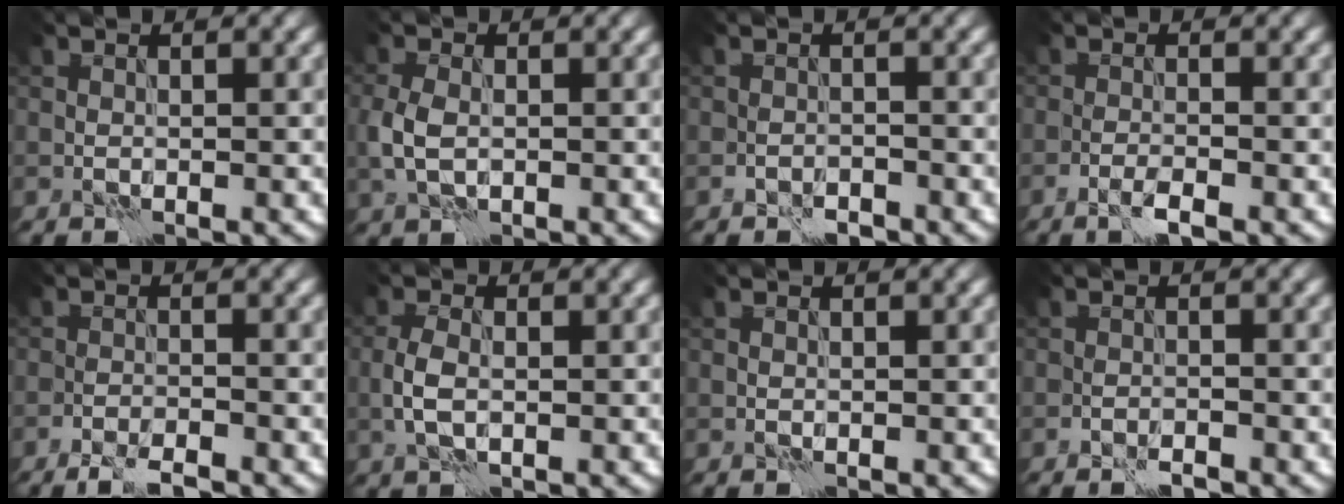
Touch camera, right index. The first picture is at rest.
{"total": 3.0, "force": [-0.3, 2.0, 2.2], "torque": [-0.058, -0.001, -0.006]}
{"total": 1.1, "force": [-0.9, 0.5, 0.2], "torque": [-0.001, 0.001, -0.018]}
{"total": 1.5, "force": [-0.9, 0.0, 1.2], "torque": [-0.024, 0.001, -0.020]}
{"total": 2.5, "force": [-2.1, 0.2, 1.4], "torque": [-0.030, -0.003, -0.040]}
{"total": 2.9, "force": [-0.5, 1.7, 2.4], "torque": [-0.052, 0.000, -0.006]}
{"total": 0.0}
{"total": 1.0, "force": [-0.8, 0.3, 0.5], "torque": [-0.009, -0.001, -0.015]}